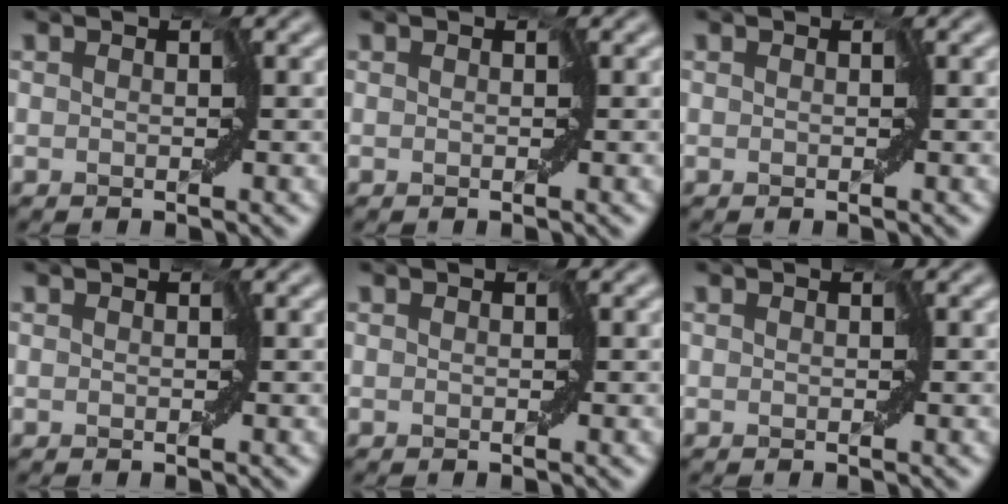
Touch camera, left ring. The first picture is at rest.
{"total": 0.0}
{"total": 0.0}
{"total": 0.0}
{"total": 0.0}
{"total": 0.0}